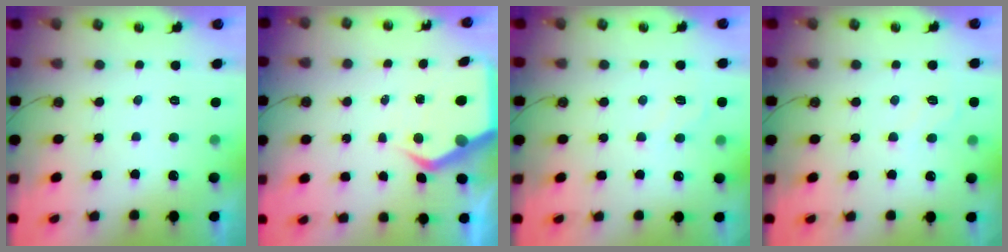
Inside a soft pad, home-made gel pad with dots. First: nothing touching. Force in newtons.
{"total": 7.1, "press": 7.1, "slide": 0.9}
{"total": 3.6, "press": 3.5, "slide": 0.4}
{"total": 3.6, "press": 3.5, "slide": 0.4}